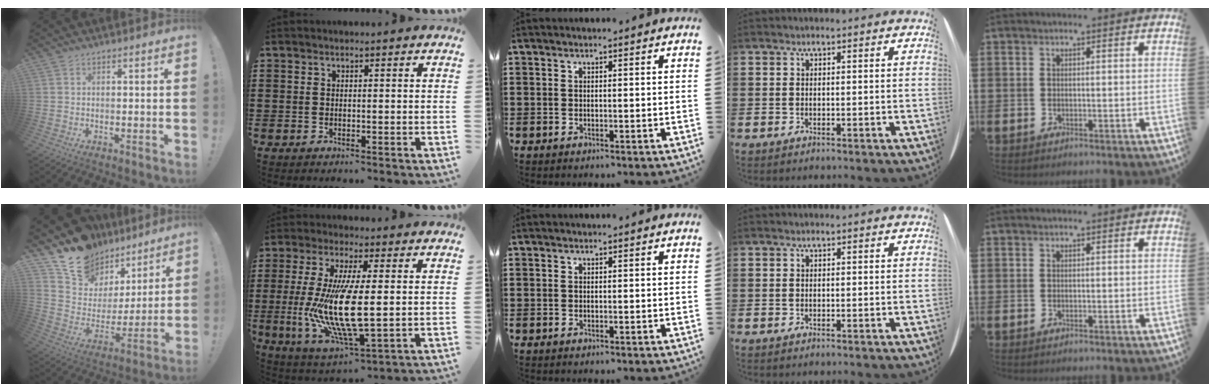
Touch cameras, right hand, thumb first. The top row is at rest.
{"thumb": {"total": 15.1, "force": [12.5, 8.2, 2.2], "torque": [-0.053, -0.105, 0.243]}, "index": {"total": 13.4, "force": [0.0, 4.4, 12.6], "torque": [-0.278, -0.020, -0.004]}}